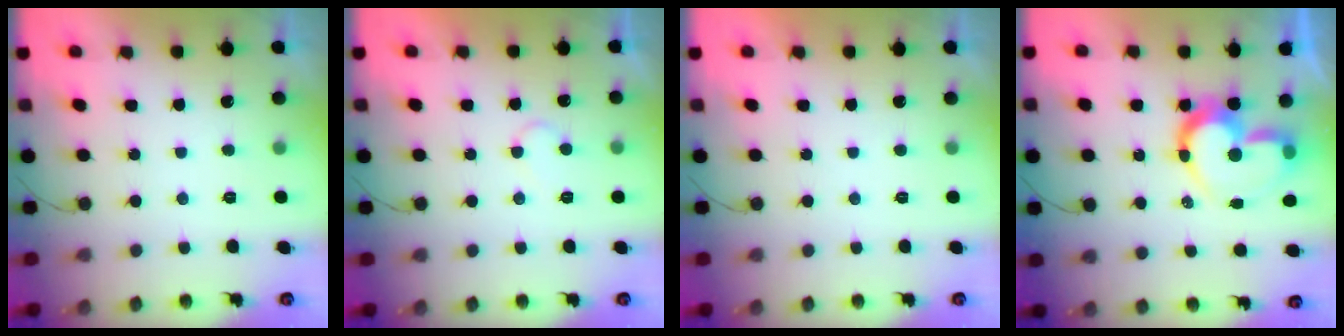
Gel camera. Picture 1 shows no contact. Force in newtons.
{"total": 6.0, "press": 6.0, "slide": 0.5}
{"total": 1.7, "press": 1.7, "slide": 0.0}
{"total": 15.8, "press": 15.7, "slide": 1.3}